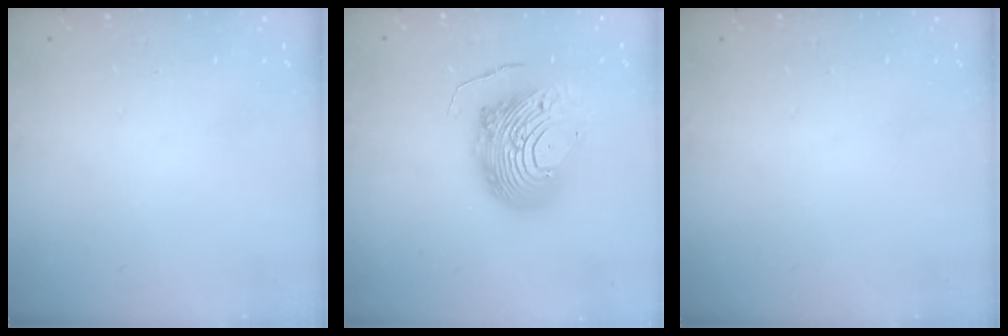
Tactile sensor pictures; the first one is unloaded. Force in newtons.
{"total": 16.1, "press": 16.0, "slide": 1.8}
{"total": 0.0}